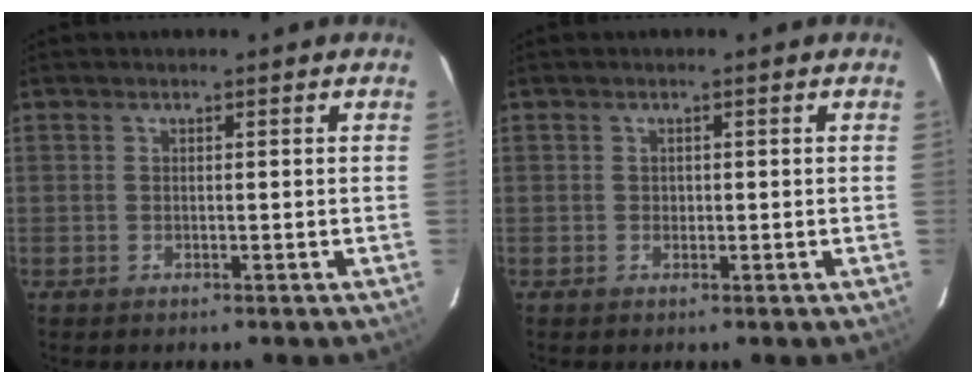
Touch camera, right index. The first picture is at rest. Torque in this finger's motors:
{"motor_torque": [0.14, -0.01, 0.04, 0.01]}